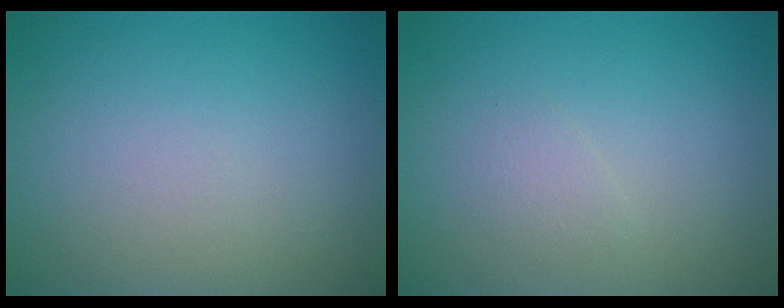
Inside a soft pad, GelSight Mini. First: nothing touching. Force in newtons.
{"total": 0.9, "press": 0.9, "slide": 0.0}